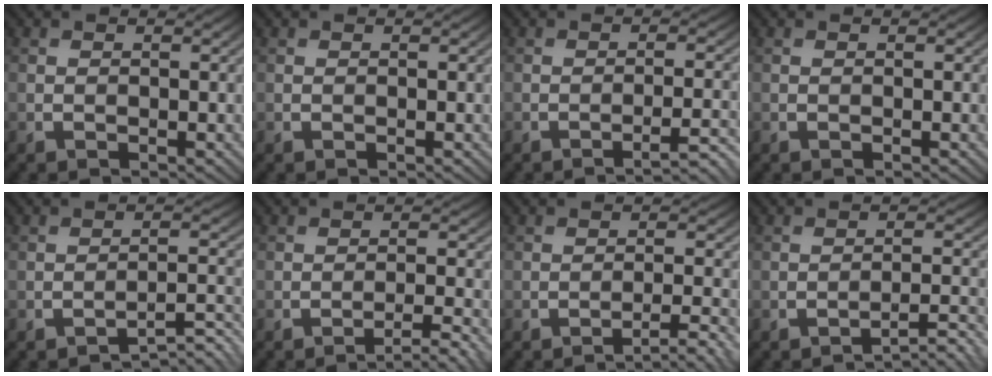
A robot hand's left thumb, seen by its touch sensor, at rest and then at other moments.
{"total": 0.0}
{"total": 2.8, "force": [-2.4, -0.6, 1.2], "torque": [-0.018, 0.011, -0.034]}
{"total": 0.0}
{"total": 3.2, "force": [-3.1, -0.4, 1.0], "torque": [-0.008, 0.013, -0.043]}
{"total": 2.9, "force": [-2.4, -0.4, 1.5], "torque": [-0.024, 0.007, -0.035]}
{"total": 2.7, "force": [-2.4, -0.6, 1.2], "torque": [-0.019, 0.010, -0.035]}
{"total": 3.0, "force": [-2.8, -0.6, 0.8], "torque": [-0.010, 0.016, -0.038]}